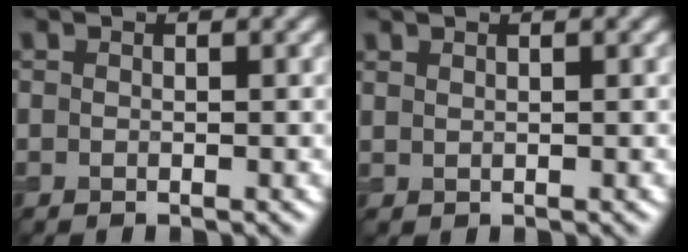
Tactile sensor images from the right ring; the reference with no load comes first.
{"total": 1.4, "force": [1.0, 0.6, 0.8], "torque": [-0.008, -0.005, 0.006]}